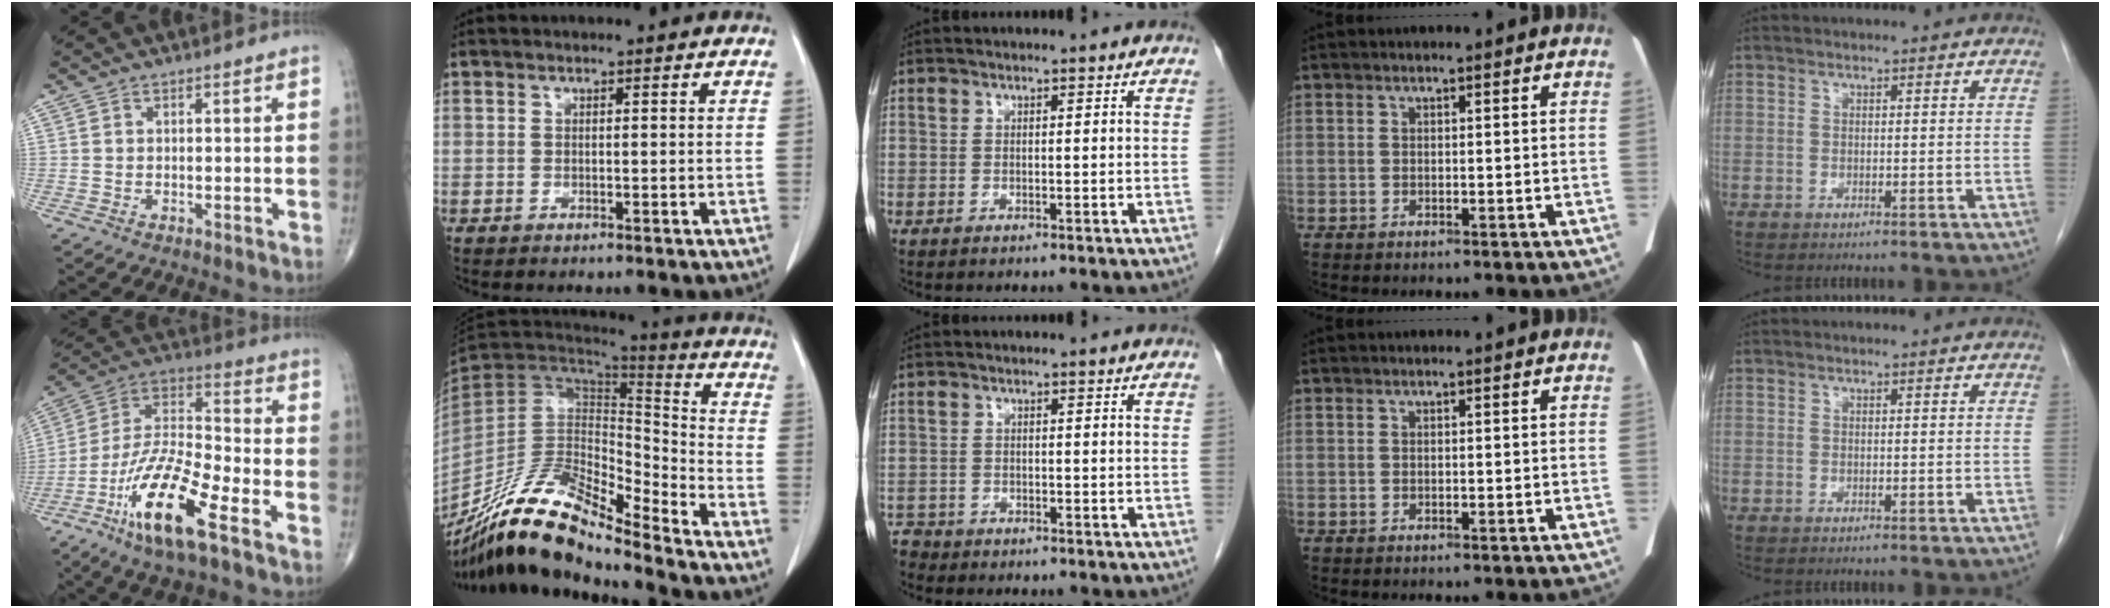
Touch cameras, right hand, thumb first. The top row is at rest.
{"thumb": {"total": 18.6, "force": [-10.1, 4.7, 14.9], "torque": [-0.299, 0.047, -0.189]}, "index": {"total": 21.4, "force": [-17.7, 3.7, 11.4], "torque": [-0.236, -0.001, -0.334]}, "middle": {"total": 1.9, "force": [-1.7, 0.6, -0.3], "torque": [0.000, -0.004, -0.034]}}